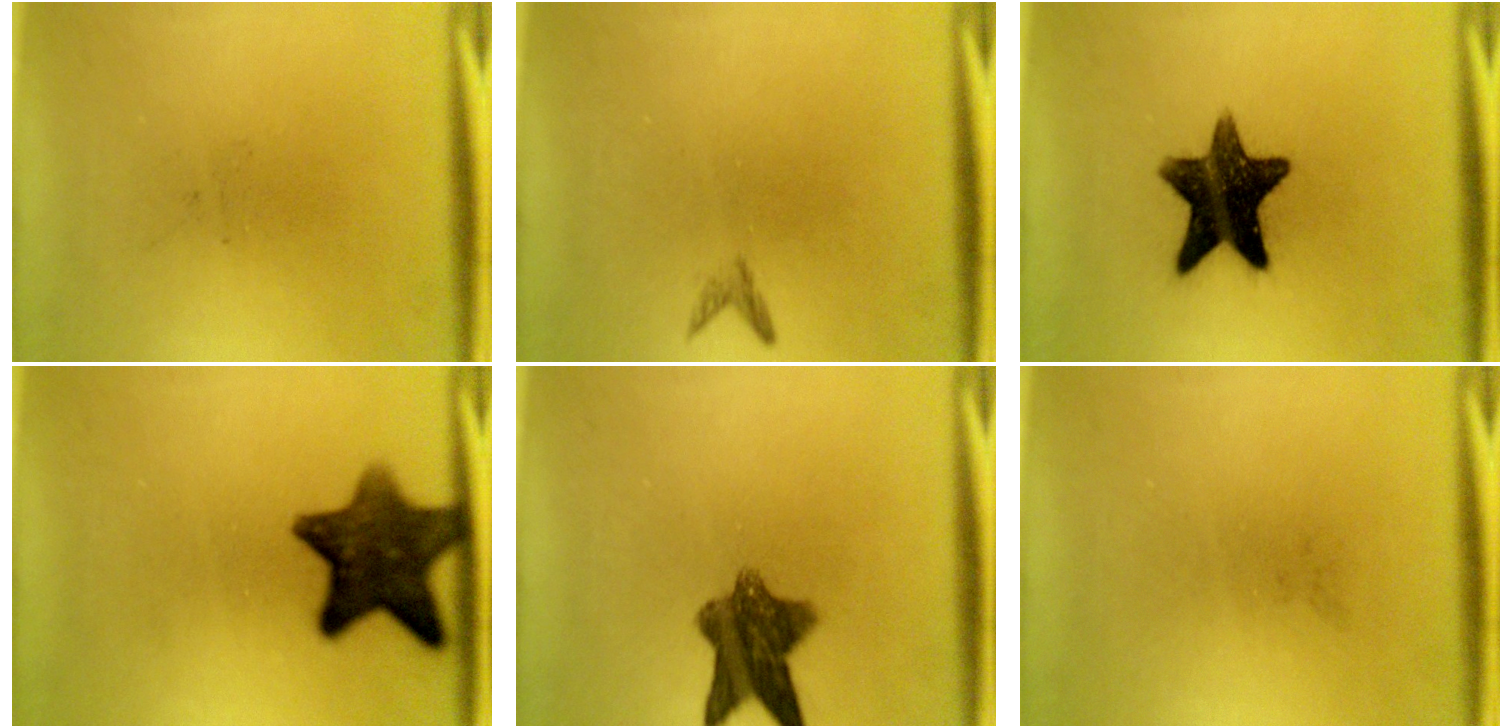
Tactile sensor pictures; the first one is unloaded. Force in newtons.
{"total": 0.8}
{"total": 13.7}
{"total": 11.2}
{"total": 8.6}
{"total": 0.0}